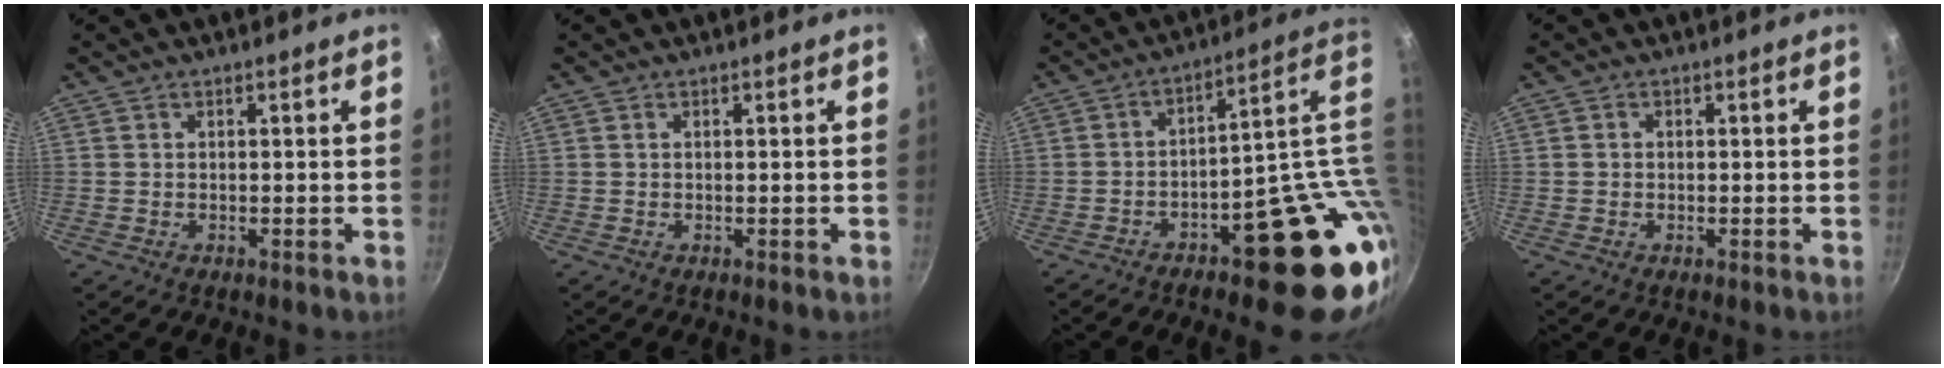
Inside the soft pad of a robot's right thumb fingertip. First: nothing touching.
{"total": 0.0}
{"total": 19.9, "force": [-0.6, 7.6, 18.3], "torque": [-0.177, 0.012, 0.007]}
{"total": 0.8, "force": [0.0, 0.7, 0.3], "torque": [-0.004, 0.004, -0.002]}